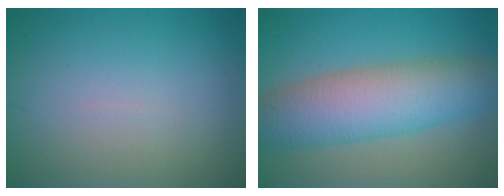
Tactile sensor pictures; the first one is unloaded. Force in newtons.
{"total": 8.3, "press": 8.3, "slide": 0.5}